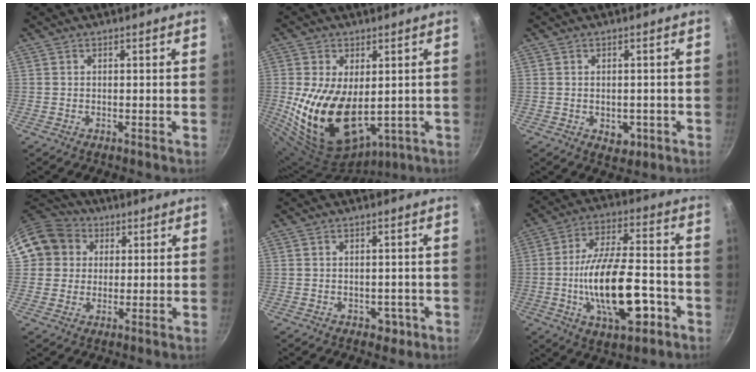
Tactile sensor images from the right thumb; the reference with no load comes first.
{"total": 17.3, "force": [-1.0, 10.4, 13.7], "torque": [-0.231, -0.015, 0.007]}
{"total": 3.5, "force": [-1.0, 2.5, 2.3], "torque": [-0.021, 0.001, -0.006]}
{"total": 11.7, "force": [3.9, 10.5, 3.6], "torque": [-0.047, 0.020, 0.061]}
{"total": 2.7, "force": [-1.1, 2.1, 1.4], "torque": [0.002, 0.016, -0.001]}
{"total": 19.4, "force": [-5.8, 8.5, 16.4], "torque": [-0.266, 0.033, -0.089]}